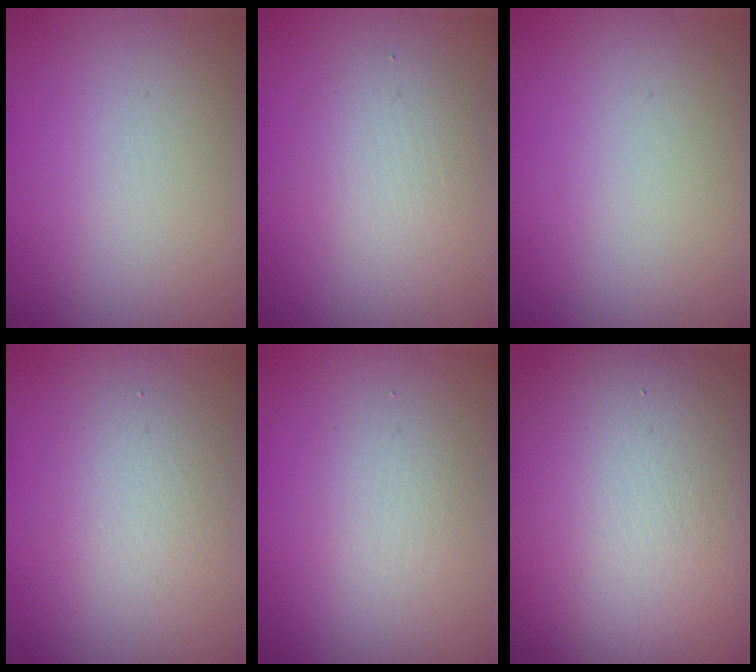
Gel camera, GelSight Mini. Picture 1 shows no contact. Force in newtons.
{"total": 2.6, "press": 2.6, "slide": 0.2}
{"total": 0.0}
{"total": 2.4, "press": 2.4, "slide": 0.2}
{"total": 1.6, "press": 1.6, "slide": 0.1}
{"total": 16.8, "press": 16.7, "slide": 1.1}